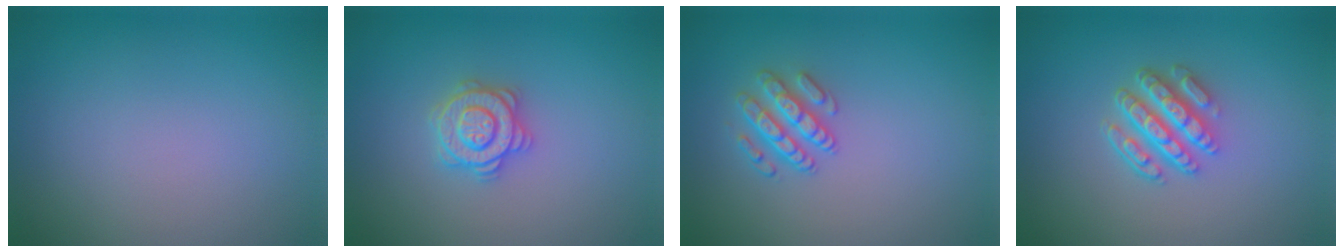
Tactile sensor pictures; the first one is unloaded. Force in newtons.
{"total": 3.3, "press": 3.3, "slide": 0.5}
{"total": 2.6, "press": 2.6, "slide": 0.5}
{"total": 4.7, "press": 3.5, "slide": 3.1}